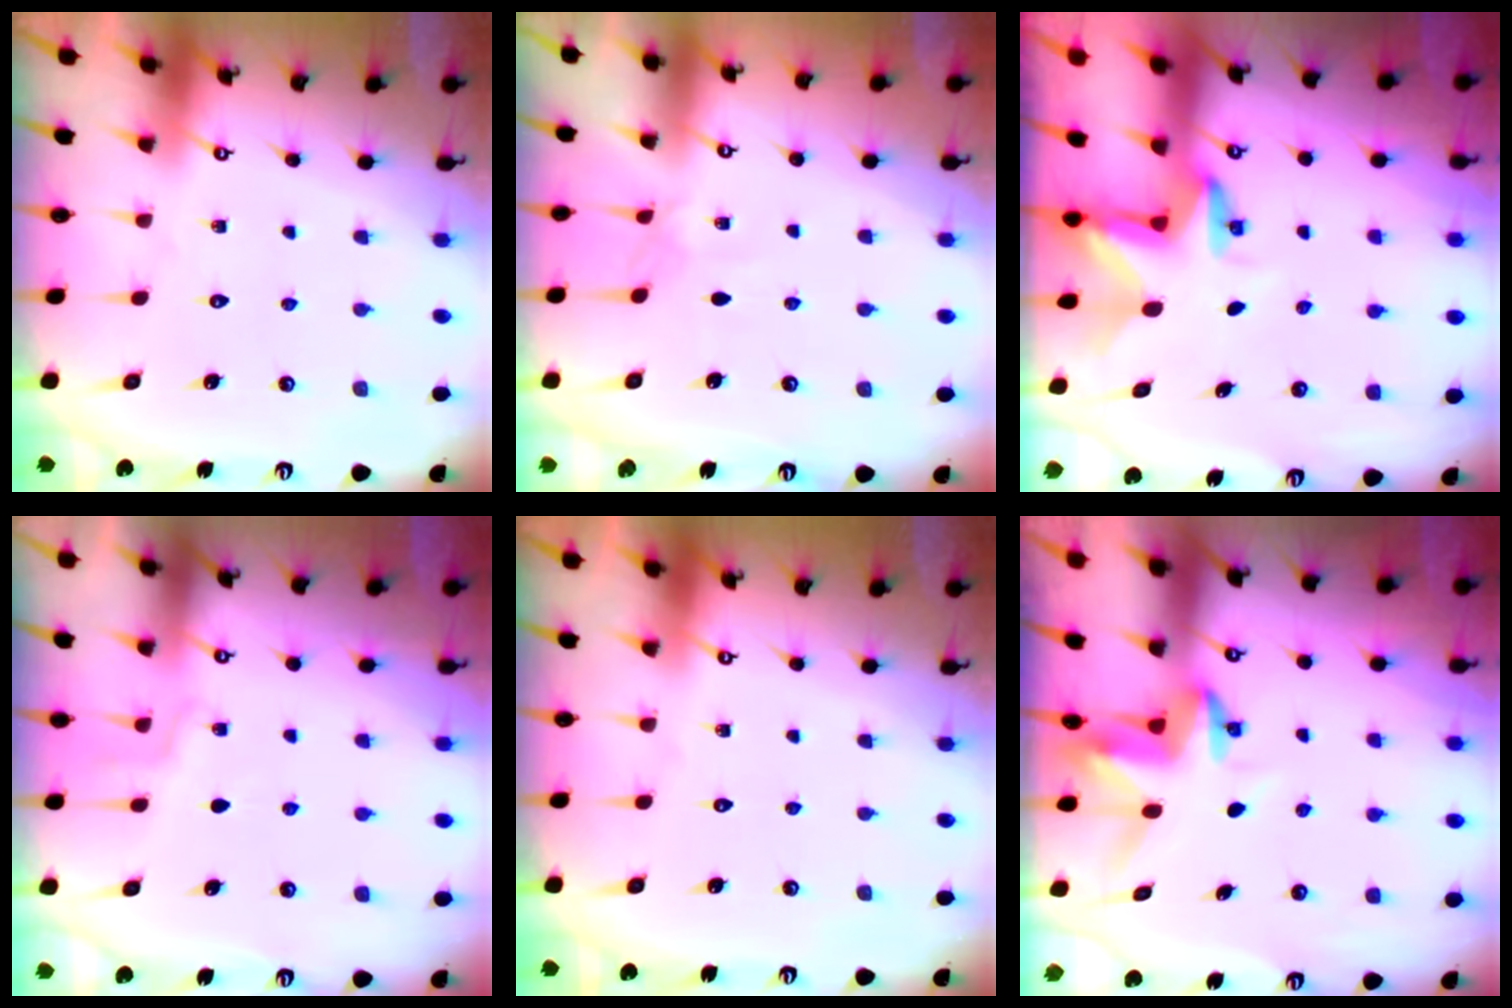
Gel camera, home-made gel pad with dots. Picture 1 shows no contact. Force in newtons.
{"total": 2.3, "press": 2.3, "slide": 0.5}
{"total": 2.8, "press": 2.8, "slide": 0.2}
{"total": 4.1, "press": 4.0, "slide": 1.1}
{"total": 0.0}
{"total": 3.9, "press": 3.9, "slide": 0.3}